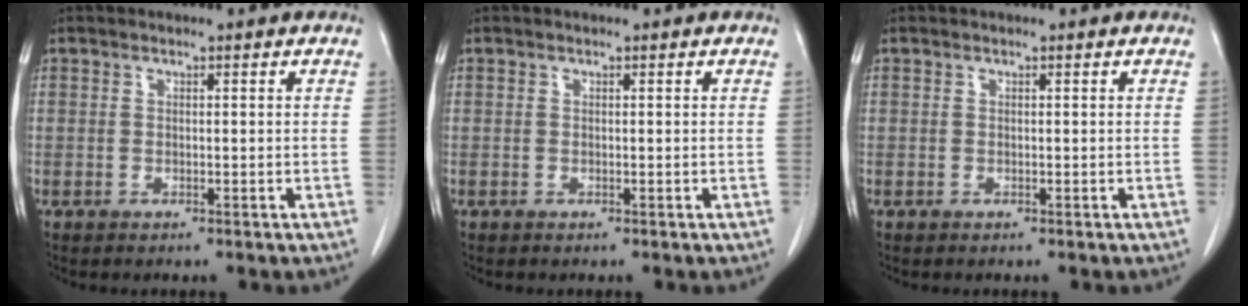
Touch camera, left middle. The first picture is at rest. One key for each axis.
{"total": 0.0}
{"total": 0.0}